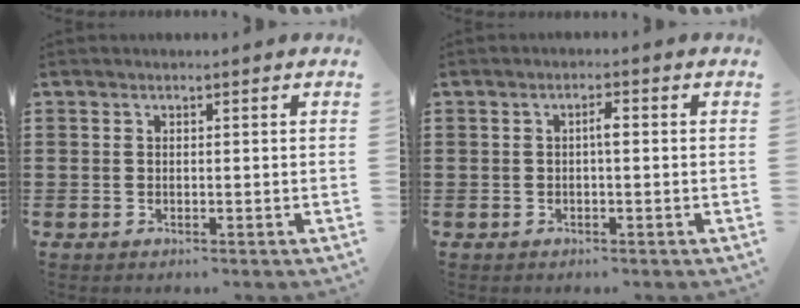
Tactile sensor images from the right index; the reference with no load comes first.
{"total": 1.7, "force": [-0.1, 0.4, 1.6], "torque": [-0.031, 0.004, -0.003]}